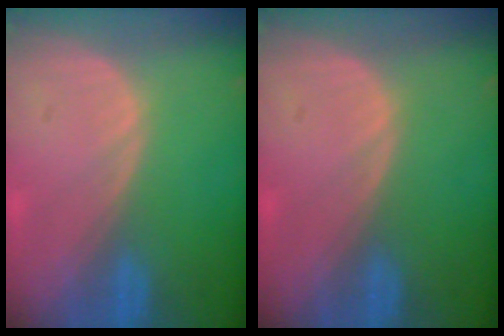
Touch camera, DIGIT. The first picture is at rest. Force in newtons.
{"total": 0.0}